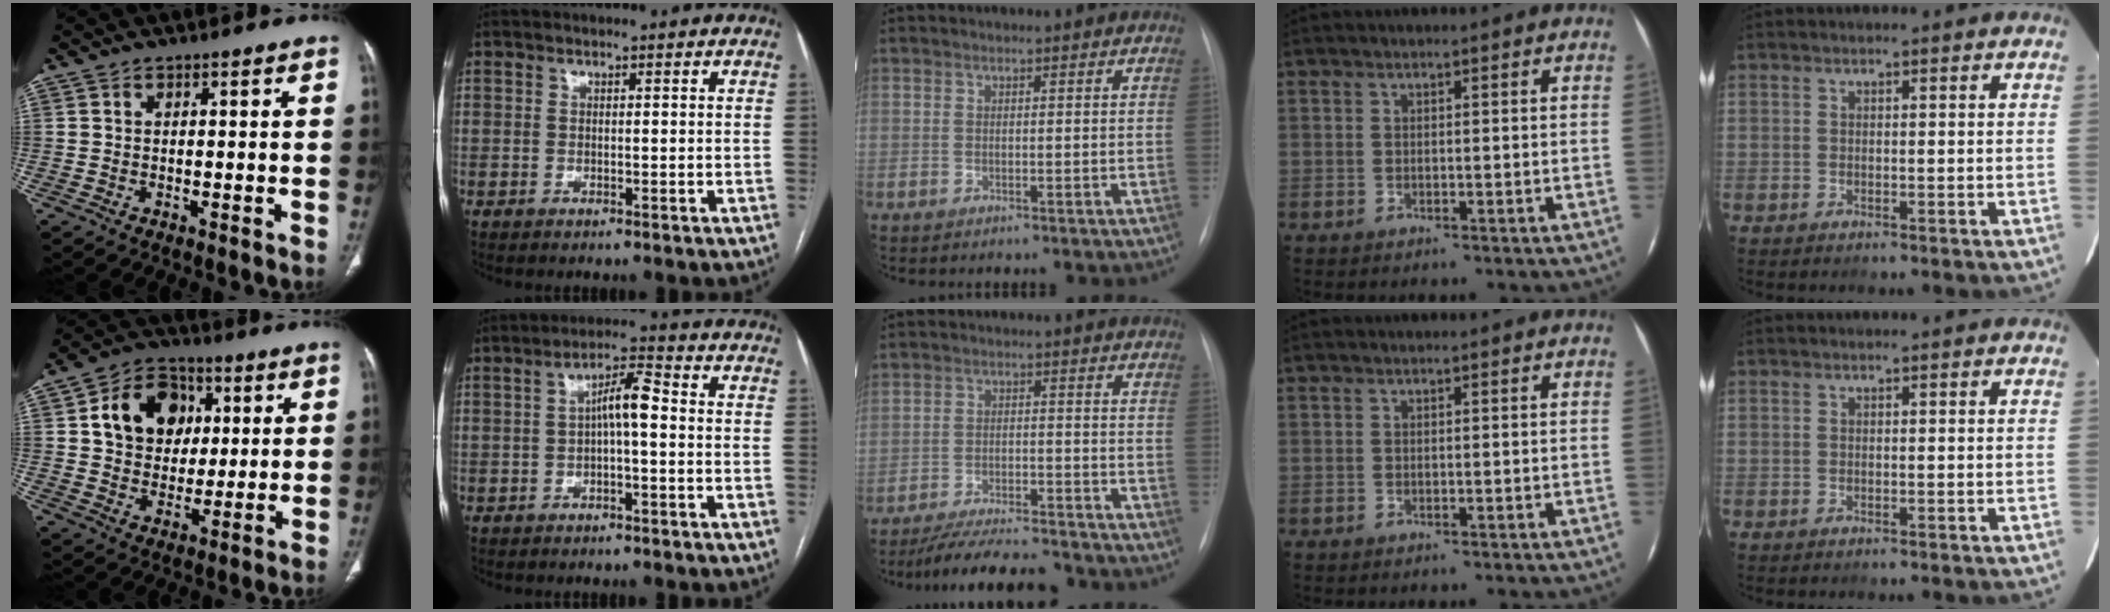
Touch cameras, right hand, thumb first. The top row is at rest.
{"thumb": {"total": 13.8, "force": [3.4, 11.0, 7.7], "torque": [-0.090, 0.004, 0.054]}, "index": {"total": 5.1, "force": [-0.2, 0.9, 5.0], "torque": [-0.082, 0.020, -0.004]}, "middle": {"total": 11.5, "force": [-10.6, 1.4, 4.4], "torque": [-0.069, -0.006, -0.161]}}